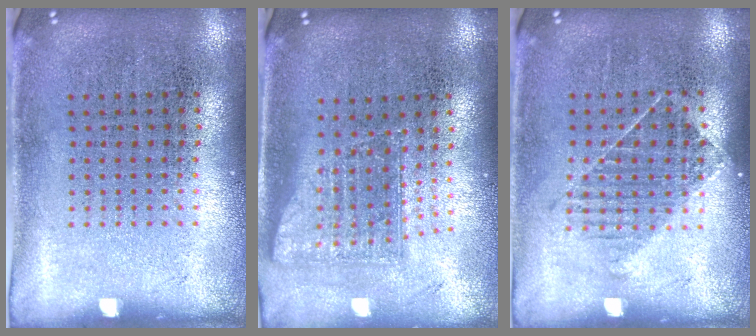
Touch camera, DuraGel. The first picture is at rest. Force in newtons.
{"total": 1.7, "press": 1.2, "slide": 1.1}
{"total": 1.1, "press": 0.9, "slide": 0.7}